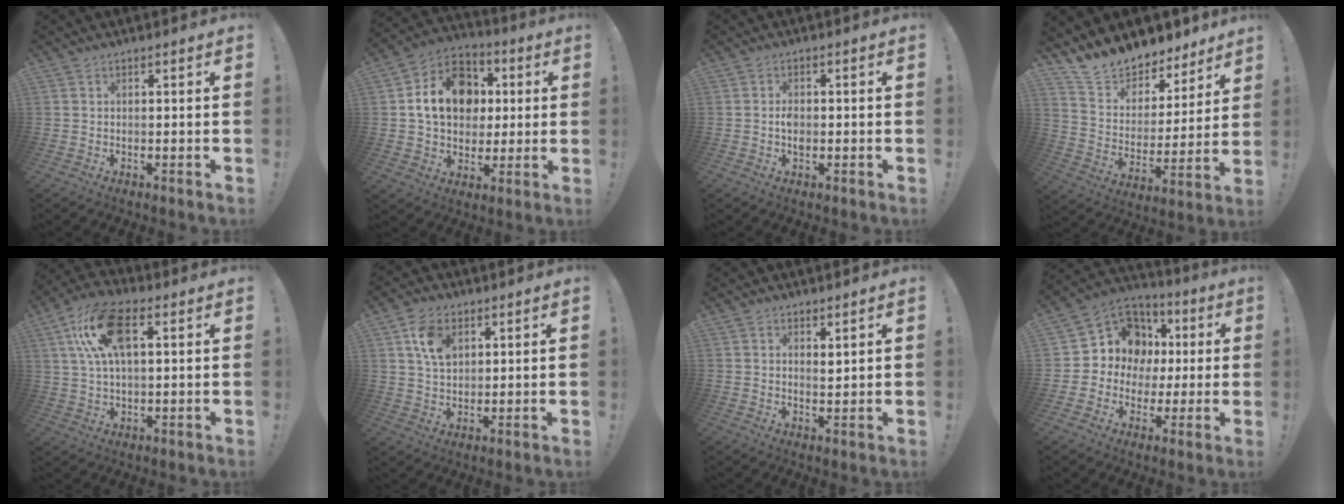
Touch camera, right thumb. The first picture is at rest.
{"total": 17.6, "force": [3.7, 14.0, 9.9], "torque": [-0.131, 0.005, 0.079]}
{"total": 2.7, "force": [-0.5, 1.7, 2.0], "torque": [-0.028, 0.002, -0.009]}
{"total": 12.0, "force": [11.3, 4.1, 1.1], "torque": [-0.036, -0.107, 0.205]}
{"total": 15.4, "force": [5.1, 7.5, 12.5], "torque": [-0.238, 0.004, 0.092]}
{"total": 8.8, "force": [4.0, 6.0, 5.2], "torque": [-0.080, -0.004, 0.076]}
{"total": 2.3, "force": [2.0, 0.9, 0.6], "torque": [0.006, -0.013, 0.032]}
{"total": 12.7, "force": [3.7, 11.4, 4.4], "torque": [-0.066, -0.021, 0.094]}